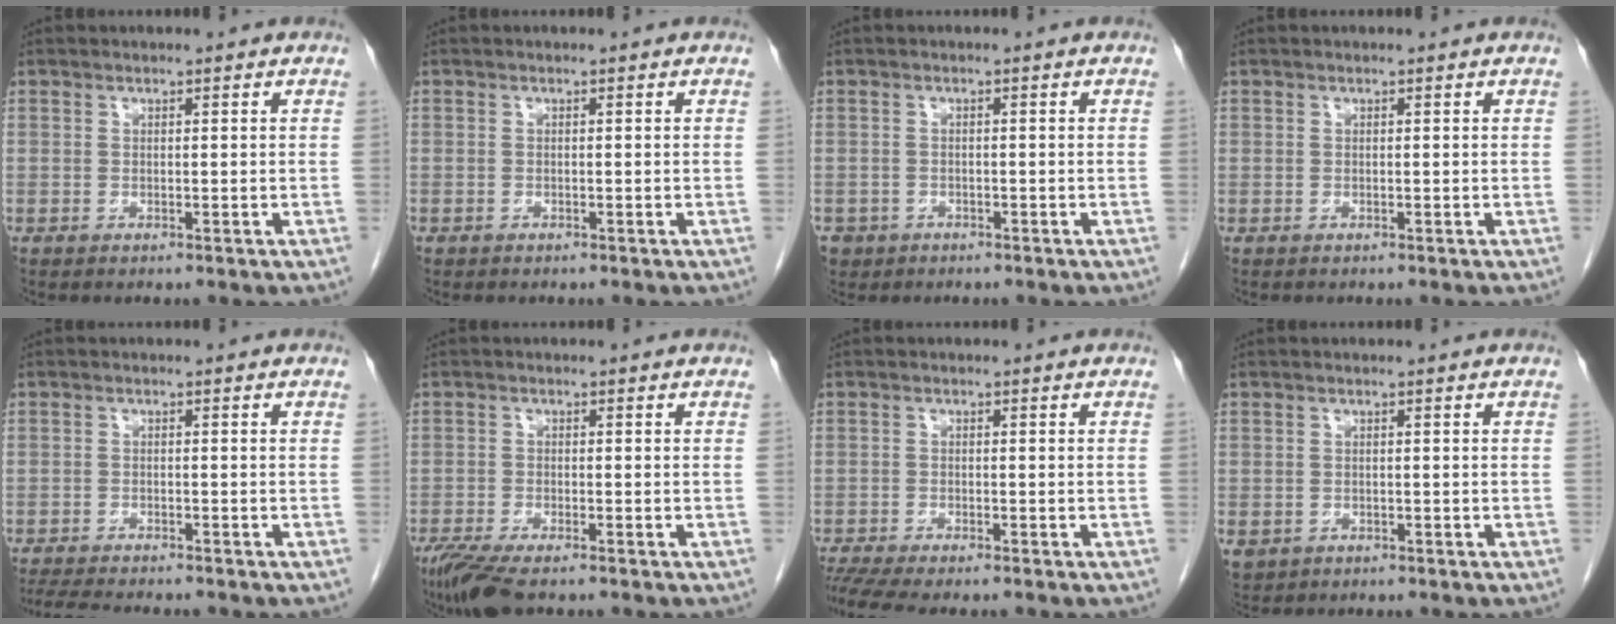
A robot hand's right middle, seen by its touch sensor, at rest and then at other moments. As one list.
[{"total": 0.0}, {"total": 3.0, "force": [-1.9, 2.3, 0.3], "torque": [-0.006, 0.004, -0.031]}, {"total": 0.0}, {"total": 7.7, "force": [-6.9, 0.9, 3.2], "torque": [-0.051, -0.014, -0.109]}, {"total": 6.5, "force": [-4.9, 1.3, 4.1], "torque": [-0.077, -0.017, -0.085]}, {"total": 7.1, "force": [-6.1, 0.6, 3.5], "torque": [-0.054, -0.011, -0.098]}, {"total": 3.2, "force": [-1.5, 2.7, 1.0], "torque": [-0.019, -0.002, -0.018]}]